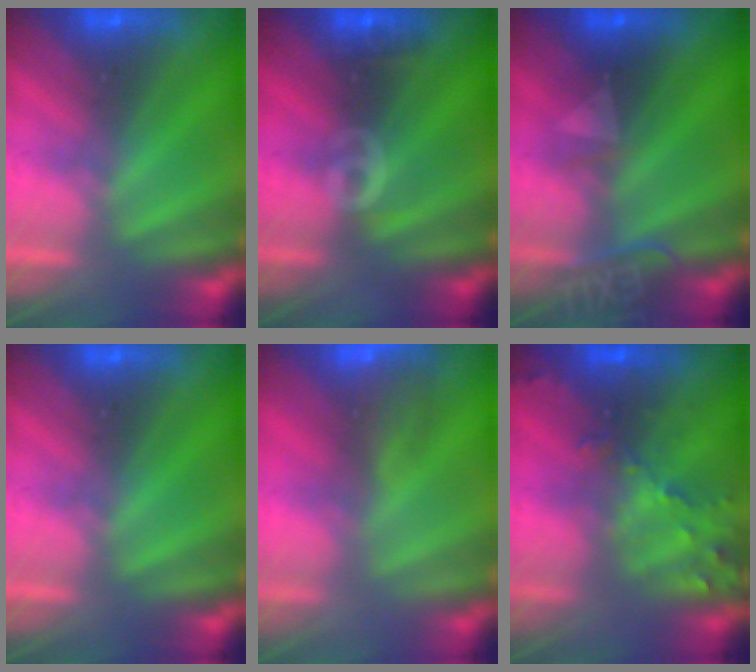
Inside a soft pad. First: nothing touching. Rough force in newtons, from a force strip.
{"total": 3.3}
{"total": 2.4}
{"total": 0.0}
{"total": 9.4}
{"total": 9.8}